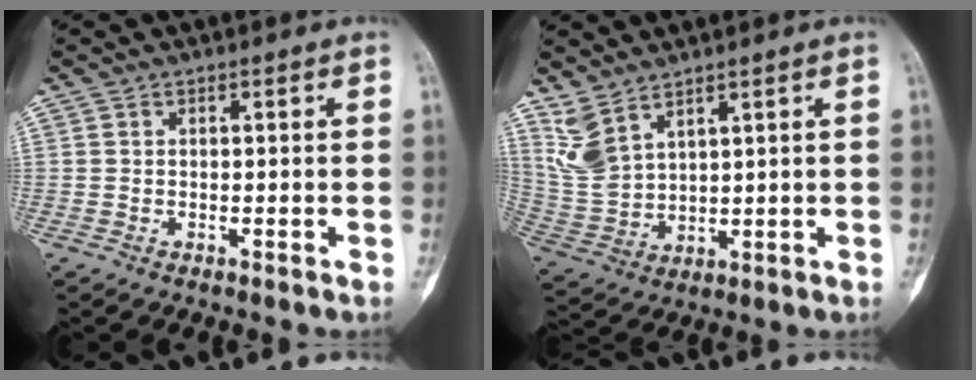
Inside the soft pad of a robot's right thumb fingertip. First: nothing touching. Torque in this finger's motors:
{"motor_torque": [-1.17, 1.36, 0.47, 0.65, 0.04]}